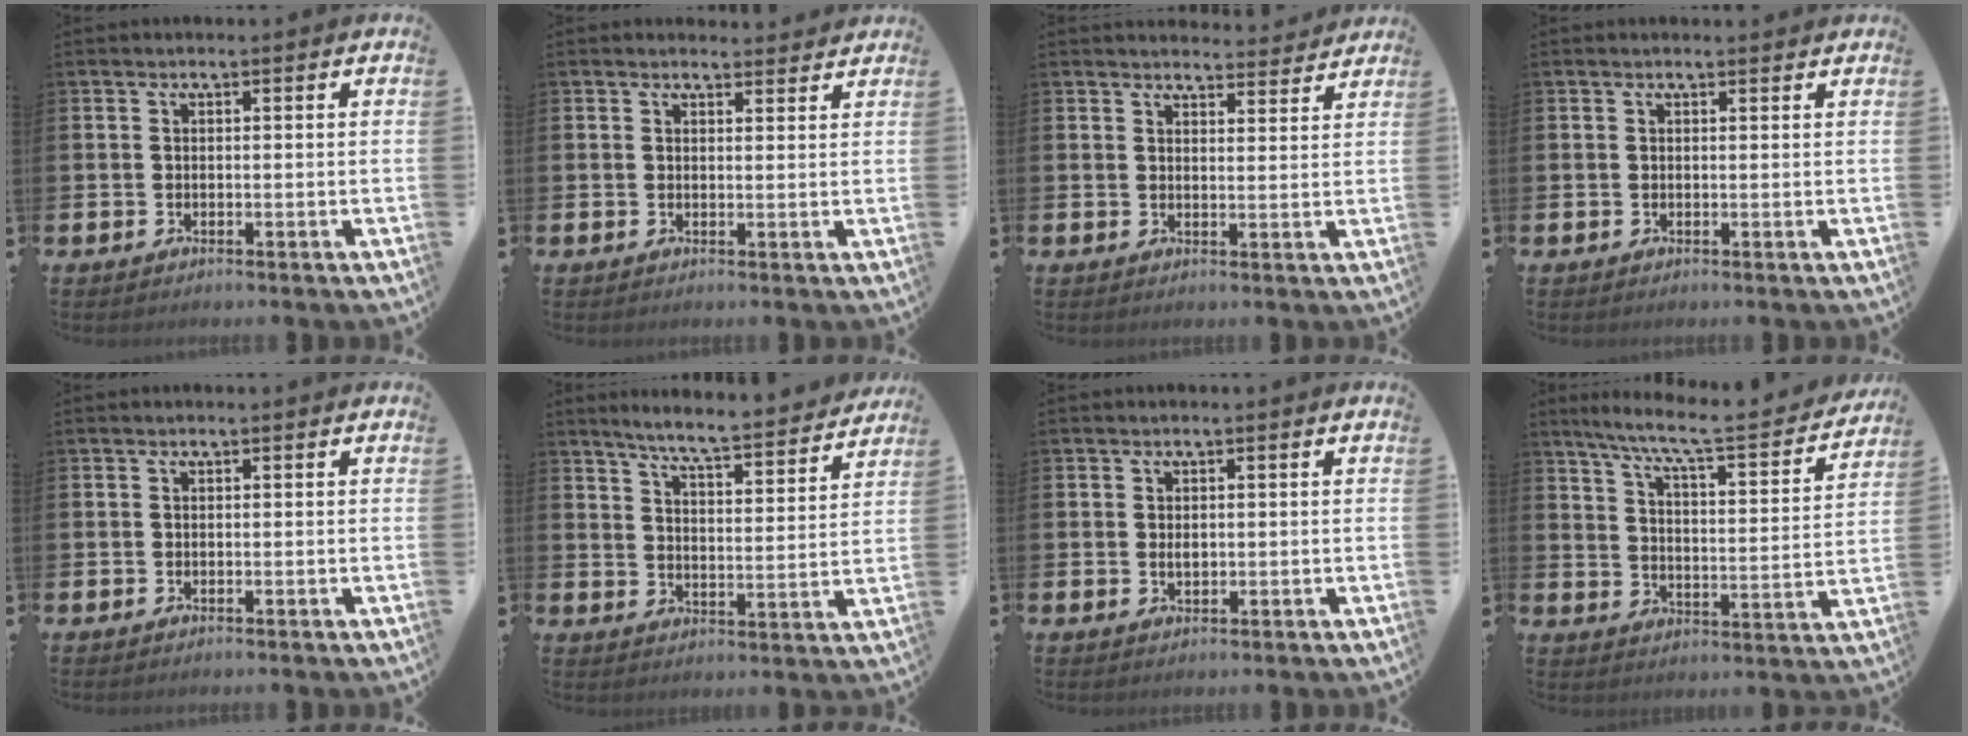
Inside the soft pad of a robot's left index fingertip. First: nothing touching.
{"total": 1.9, "force": [1.8, 0.4, 0.0], "torque": [0.009, -0.010, 0.032]}
{"total": 3.7, "force": [3.7, 0.6, 0.0], "torque": [0.005, -0.025, 0.065]}
{"total": 0.6, "force": [0.6, 0.1, 0.2], "torque": [0.007, -0.003, 0.008]}
{"total": 0.0}
{"total": 6.8, "force": [6.5, -0.2, 2.1], "torque": [-0.059, -0.051, 0.108]}
{"total": 1.0, "force": [0.1, 0.7, 0.8], "torque": [-0.003, 0.000, -0.002]}
{"total": 7.8, "force": [6.8, 0.7, 3.9], "torque": [-0.095, -0.049, 0.108]}